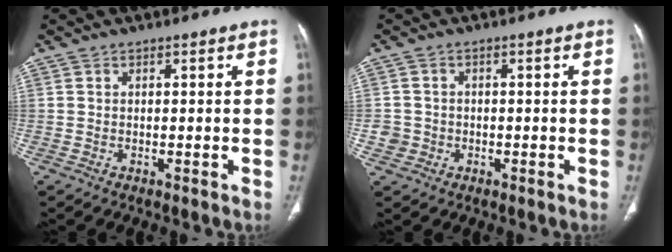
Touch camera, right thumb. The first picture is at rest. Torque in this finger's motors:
{"motor_torque": [0.45, 0.25, -0.02, -0.45, -0.02]}